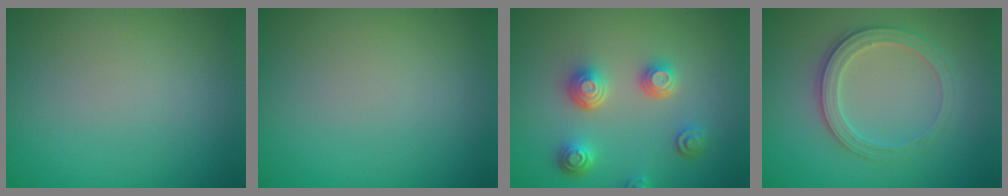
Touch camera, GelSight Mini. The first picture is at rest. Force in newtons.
{"total": 0.0}
{"total": 3.9, "press": 3.3, "slide": 2.2}
{"total": 2.8, "press": 2.7, "slide": 0.8}